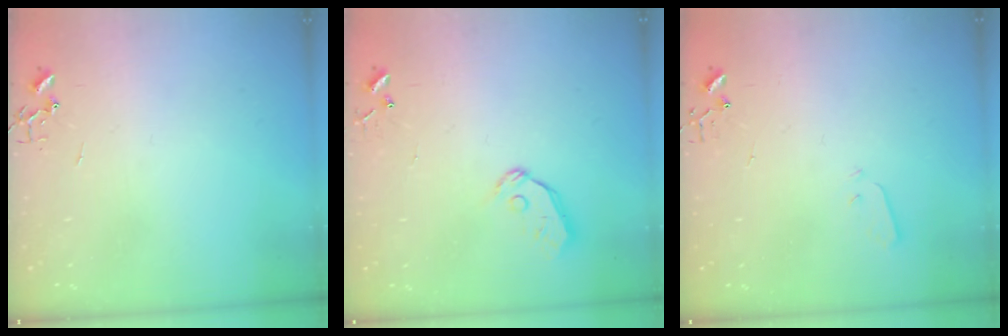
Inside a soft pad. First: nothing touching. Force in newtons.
{"total": 4.4, "press": 4.4, "slide": 0.5}
{"total": 2.8, "press": 2.7, "slide": 0.4}